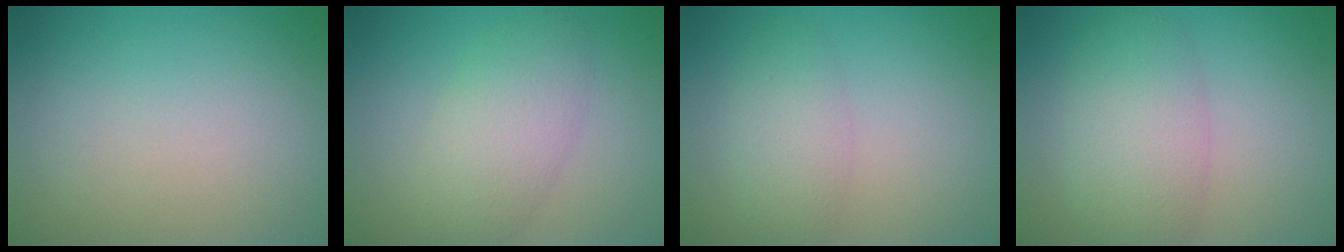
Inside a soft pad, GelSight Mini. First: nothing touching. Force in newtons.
{"total": 4.1, "press": 4.1, "slide": 0.3}
{"total": 2.8, "press": 2.8, "slide": 0.2}
{"total": 5.1, "press": 5.1, "slide": 0.4}